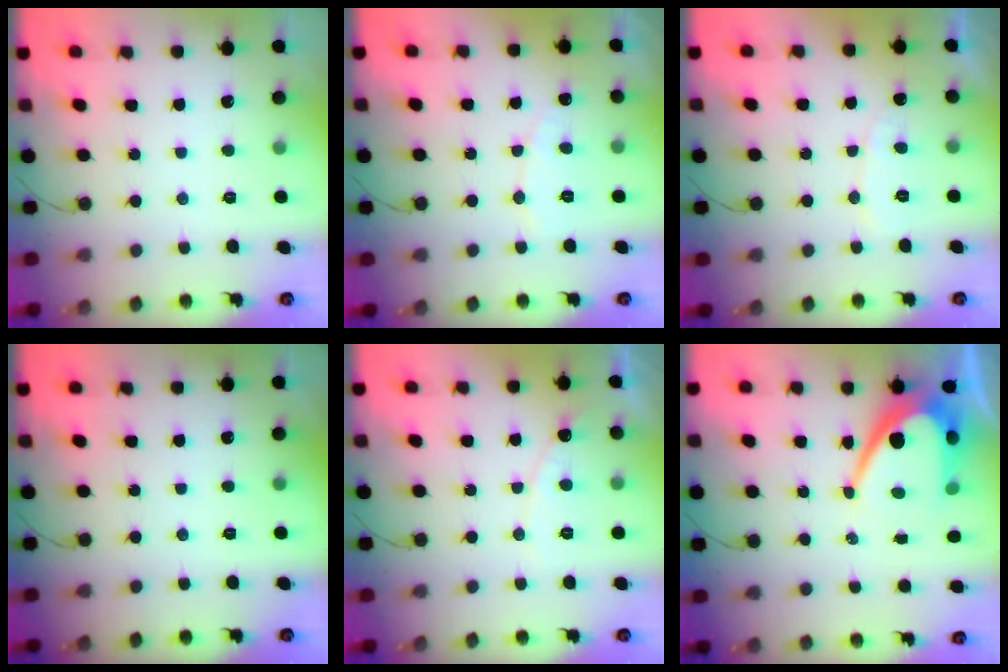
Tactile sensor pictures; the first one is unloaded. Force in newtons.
{"total": 4.9, "press": 4.9, "slide": 0.4}
{"total": 5.7, "press": 5.7, "slide": 0.3}
{"total": 0.0}
{"total": 7.0, "press": 7.0, "slide": 0.6}
{"total": 13.0, "press": 13.0, "slide": 0.8}